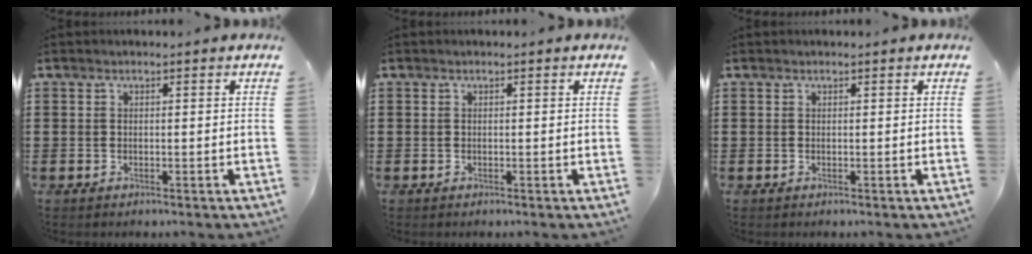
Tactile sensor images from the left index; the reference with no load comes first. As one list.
[{"total": 0.0}, {"total": 0.0}]